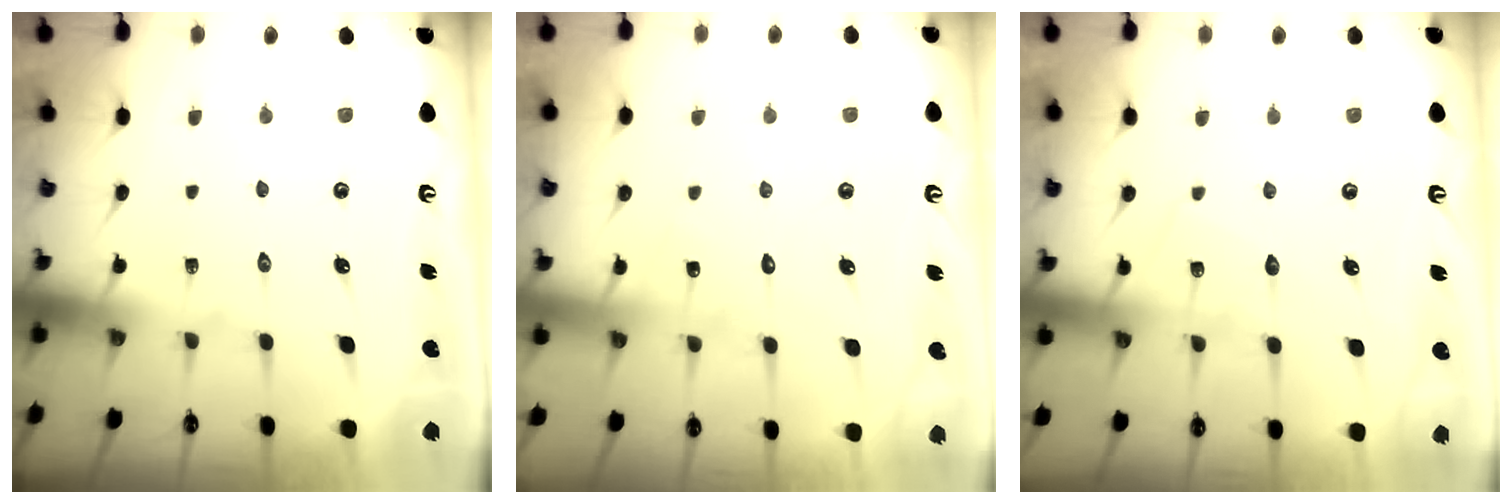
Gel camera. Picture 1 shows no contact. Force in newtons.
{"total": 6.3, "press": 6.3, "slide": 0.2}
{"total": 6.0, "press": 6.0, "slide": 0.4}